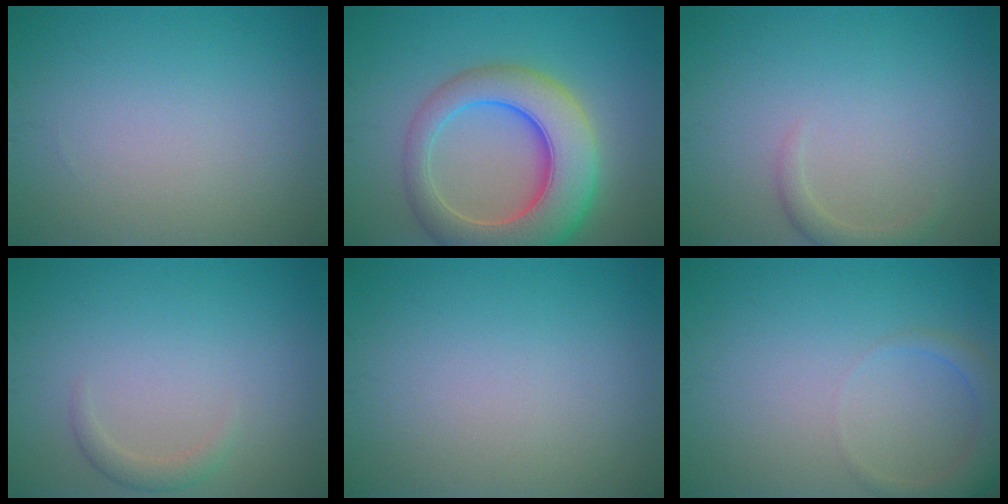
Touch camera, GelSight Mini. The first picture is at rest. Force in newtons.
{"total": 9.8, "press": 9.8, "slide": 0.6}
{"total": 1.4, "press": 1.4, "slide": 0.1}
{"total": 1.4, "press": 1.4, "slide": 0.1}
{"total": 0.0}
{"total": 2.6, "press": 2.6, "slide": 0.2}